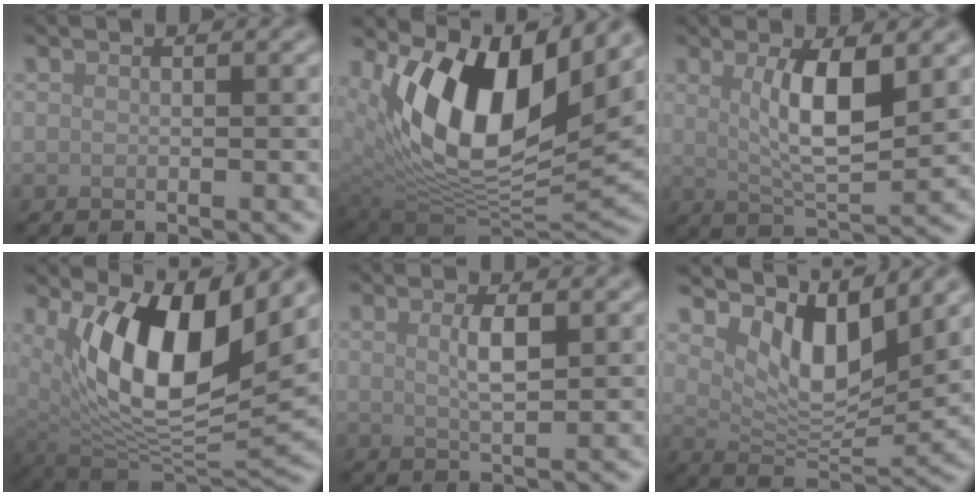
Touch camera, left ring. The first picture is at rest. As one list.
[{"total": 12.6, "force": [4.9, 6.3, 9.7], "torque": [-0.167, -0.020, 0.096]}, {"total": 5.8, "force": [1.5, 1.6, 5.3], "torque": [-0.095, -0.006, 0.030]}, {"total": 11.2, "force": [3.7, 4.8, 9.4], "torque": [-0.154, -0.029, 0.073]}, {"total": 2.4, "force": [0.7, 0.5, 2.3], "torque": [-0.043, 0.000, 0.013]}, {"total": 7.2, "force": [3.9, 3.1, 5.2], "torque": [-0.092, -0.011, 0.067]}]